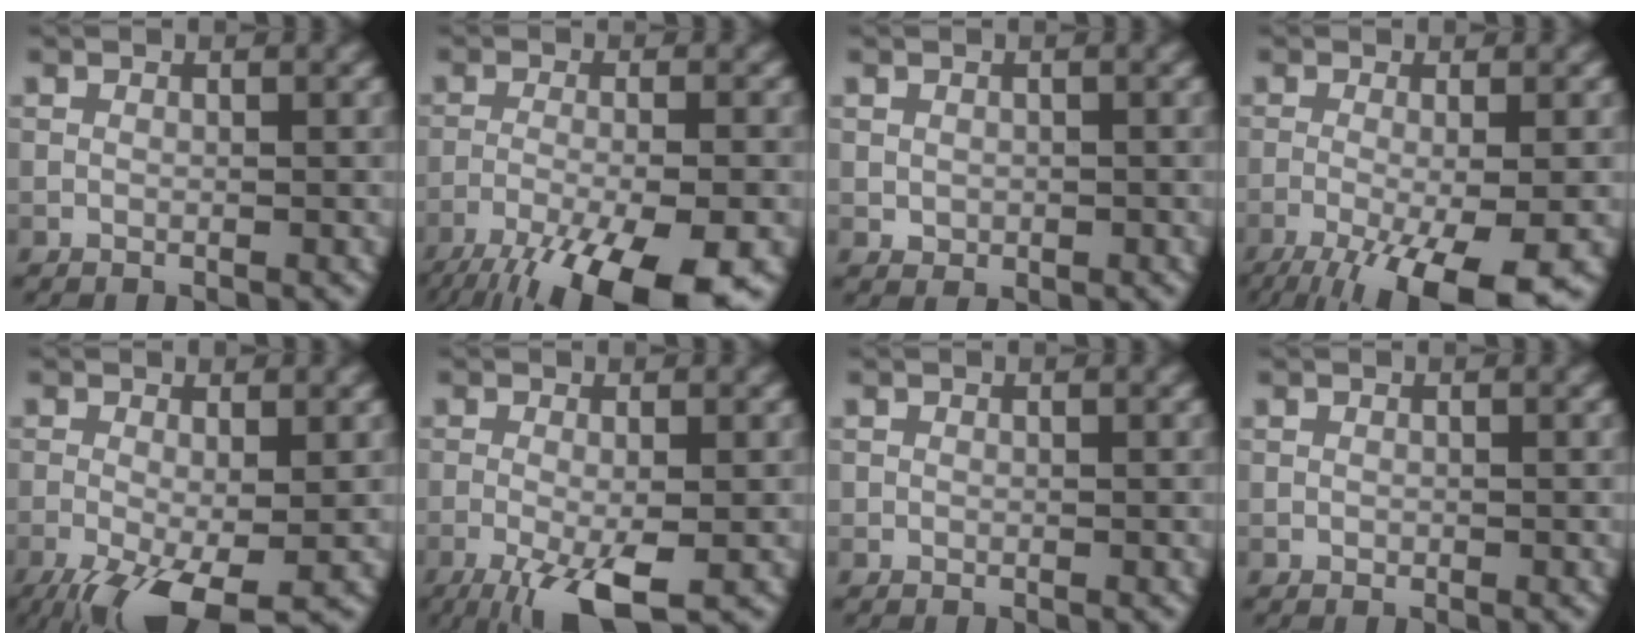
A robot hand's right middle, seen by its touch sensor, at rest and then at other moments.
{"total": 13.0, "force": [-9.1, 3.4, 8.7], "torque": [-0.151, -0.047, -0.134]}
{"total": 1.0, "force": [0.1, 0.9, 0.4], "torque": [-0.006, -0.004, 0.003]}
{"total": 9.7, "force": [-5.0, 2.6, 8.0], "torque": [-0.131, -0.020, -0.082]}
{"total": 7.9, "force": [-3.8, 2.6, 6.4], "torque": [-0.128, -0.025, -0.062]}
{"total": 6.2, "force": [-3.0, 1.5, 5.2], "torque": [-0.095, -0.007, -0.054]}
{"total": 0.0}
{"total": 0.0}